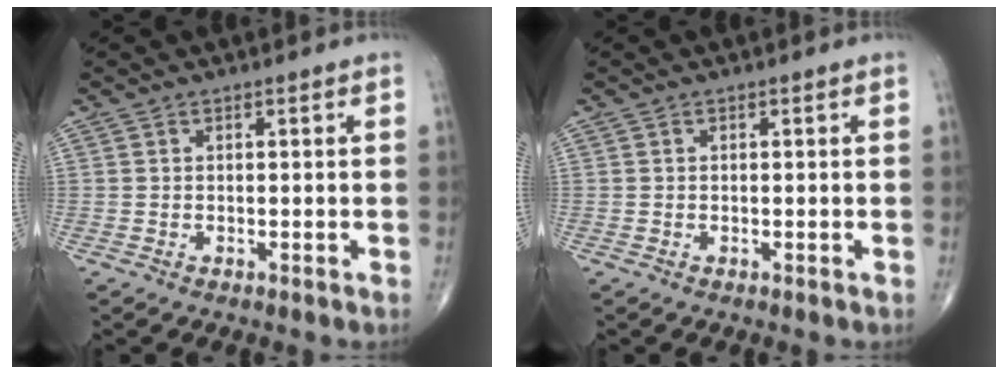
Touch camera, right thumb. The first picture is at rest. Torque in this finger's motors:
{"motor_torque": [0.07, 0.06, -0.02, -0.01, 0.02]}